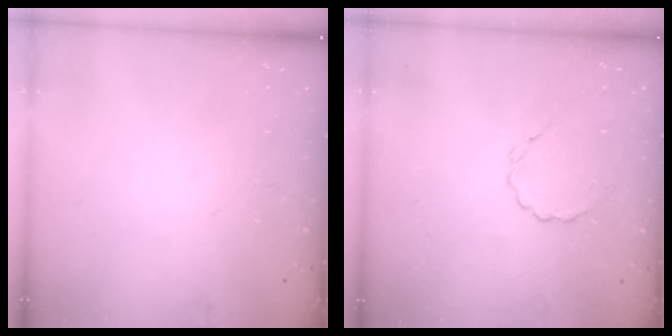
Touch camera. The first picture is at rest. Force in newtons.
{"total": 3.0, "press": 2.8, "slide": 1.0}